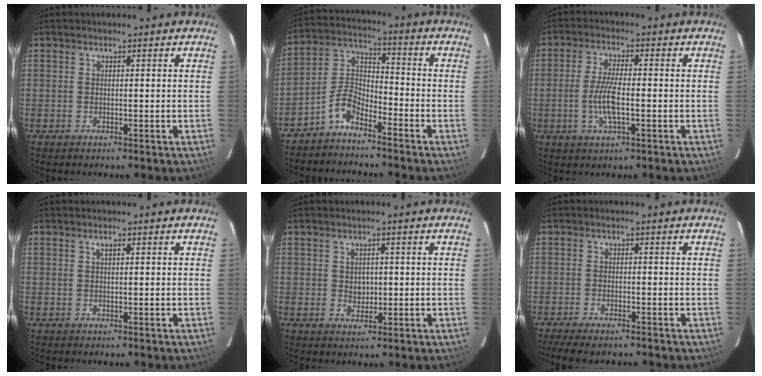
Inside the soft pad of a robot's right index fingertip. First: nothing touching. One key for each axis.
{"total": 6.6, "fx": -4.9, "fy": 2.6, "fz": 3.5, "tx": -0.088, "ty": 0.025, "tz": -0.101}
{"total": 6.7, "fx": -1.4, "fy": 1.7, "fz": 6.3, "tx": -0.130, "ty": -0.002, "tz": -0.029}
{"total": 0.6, "fx": 0.3, "fy": 0.2, "fz": 0.5, "tx": -0.010, "ty": 0.003, "tz": 0.005}
{"total": 2.6, "fx": 0.2, "fy": 2.3, "fz": 1.1, "tx": -0.016, "ty": 0.002, "tz": 0.006}
{"total": 7.4, "fx": -6.2, "fy": 1.4, "fz": 3.8, "tx": -0.092, "ty": -0.028, "tz": -0.105}